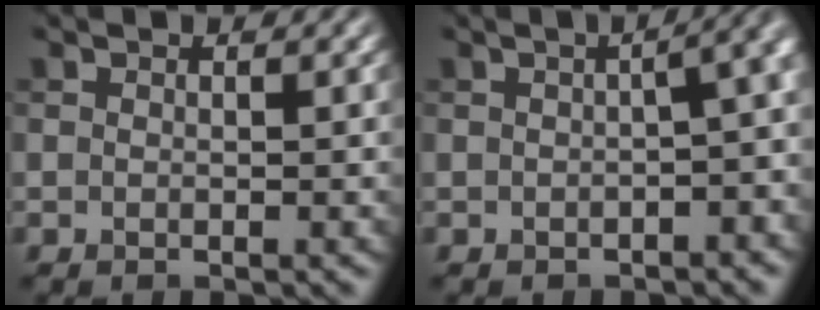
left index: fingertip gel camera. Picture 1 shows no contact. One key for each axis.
{"total": 6.8, "fx": -0.2, "fy": 2.9, "fz": 6.2, "tx": -0.016, "ty": 0.016, "tz": -0.008}